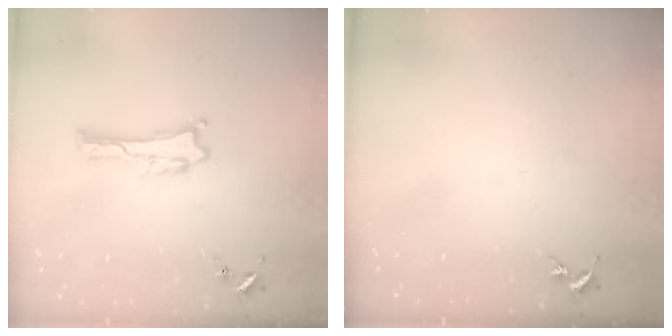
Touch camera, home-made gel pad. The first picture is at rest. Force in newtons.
{"total": 0.0}